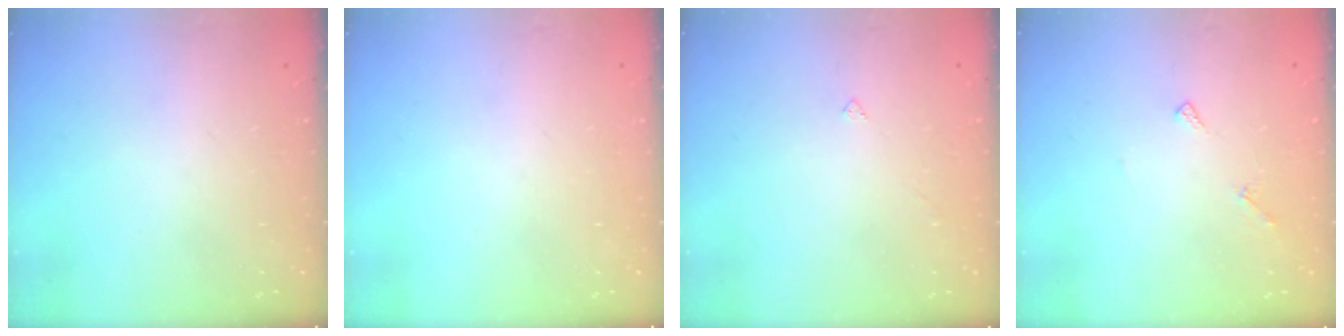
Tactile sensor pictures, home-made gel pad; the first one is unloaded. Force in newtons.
{"total": 0.0}
{"total": 2.3, "press": 2.3, "slide": 0.5}
{"total": 5.2, "press": 5.2, "slide": 0.5}